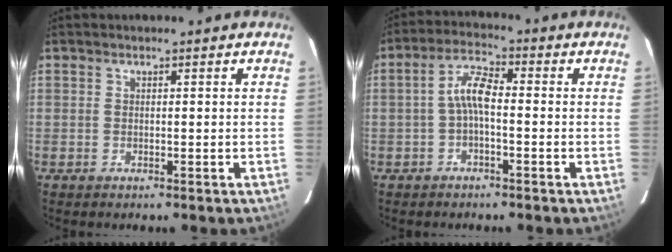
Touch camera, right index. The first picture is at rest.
{"total": 4.8, "force": [-1.2, 1.5, 4.4], "torque": [-0.095, 0.017, -0.026]}